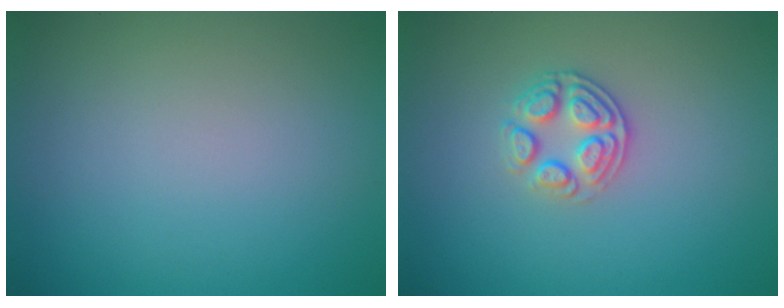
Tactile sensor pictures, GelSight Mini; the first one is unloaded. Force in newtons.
{"total": 2.6, "press": 2.4, "slide": 1.1}